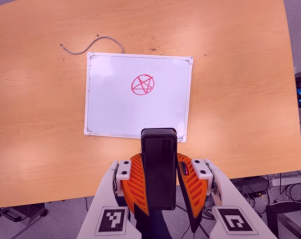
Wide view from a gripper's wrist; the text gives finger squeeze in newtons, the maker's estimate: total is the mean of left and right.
{"total": 9.2, "left": 7.4, "right": 11.0}